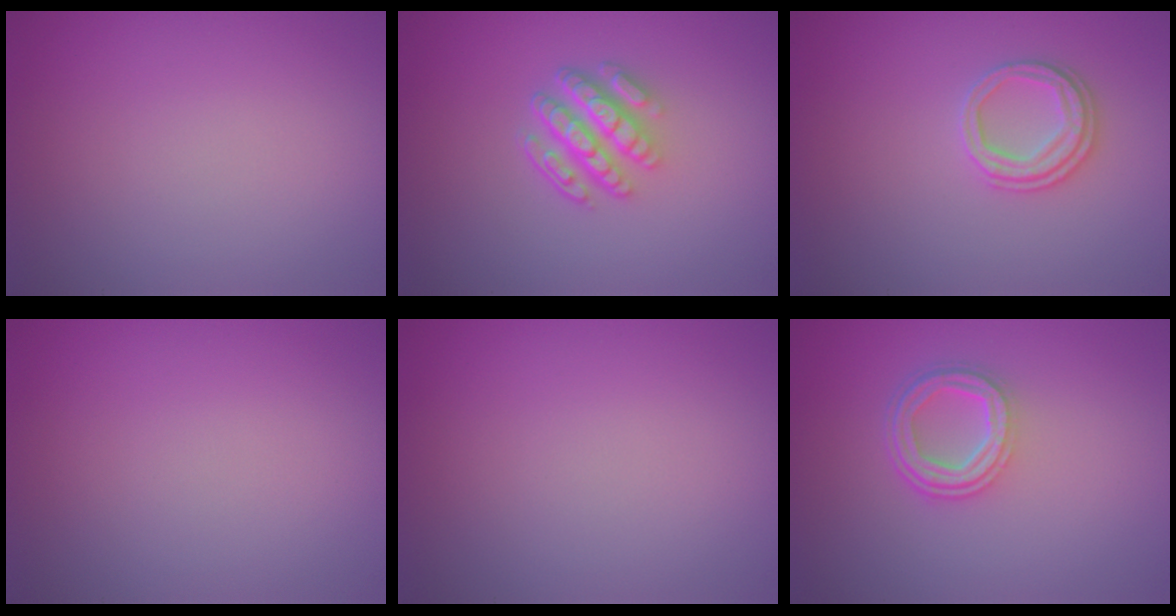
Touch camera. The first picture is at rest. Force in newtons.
{"total": 4.6, "press": 3.4, "slide": 3.0}
{"total": 2.5, "press": 2.3, "slide": 0.9}
{"total": 0.0}
{"total": 0.0}
{"total": 4.0, "press": 3.0, "slide": 2.7}